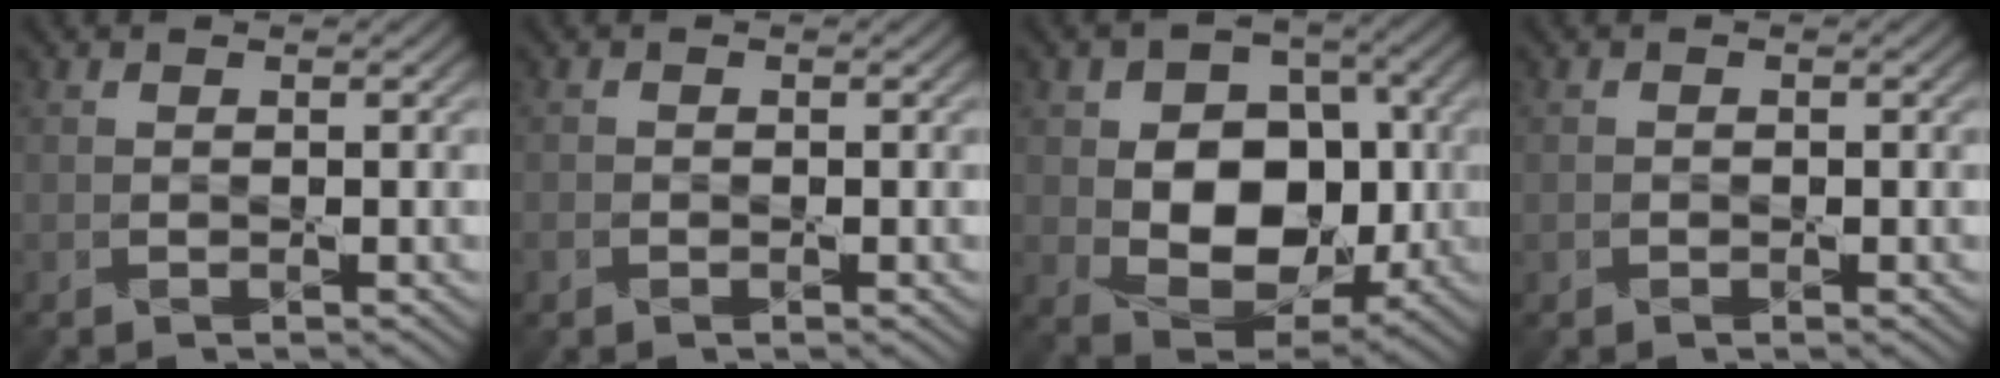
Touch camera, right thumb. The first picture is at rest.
{"total": 1.0, "force": [-0.6, 0.7, 0.4], "torque": [-0.008, -0.003, -0.013]}
{"total": 12.1, "force": [-0.4, 8.6, 8.5], "torque": [-0.153, -0.008, -0.008]}
{"total": 0.6, "force": [-0.3, 0.5, 0.2], "torque": [-0.002, -0.003, -0.006]}